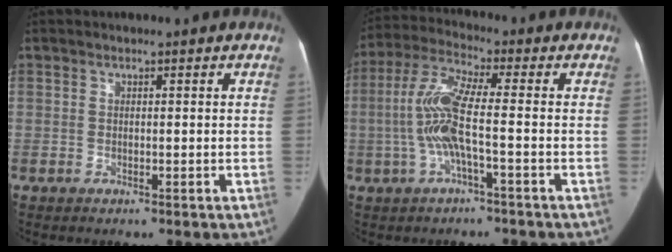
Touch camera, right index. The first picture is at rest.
{"total": 9.0, "force": [-1.4, 0.6, 8.8], "torque": [-0.194, 0.013, -0.036]}